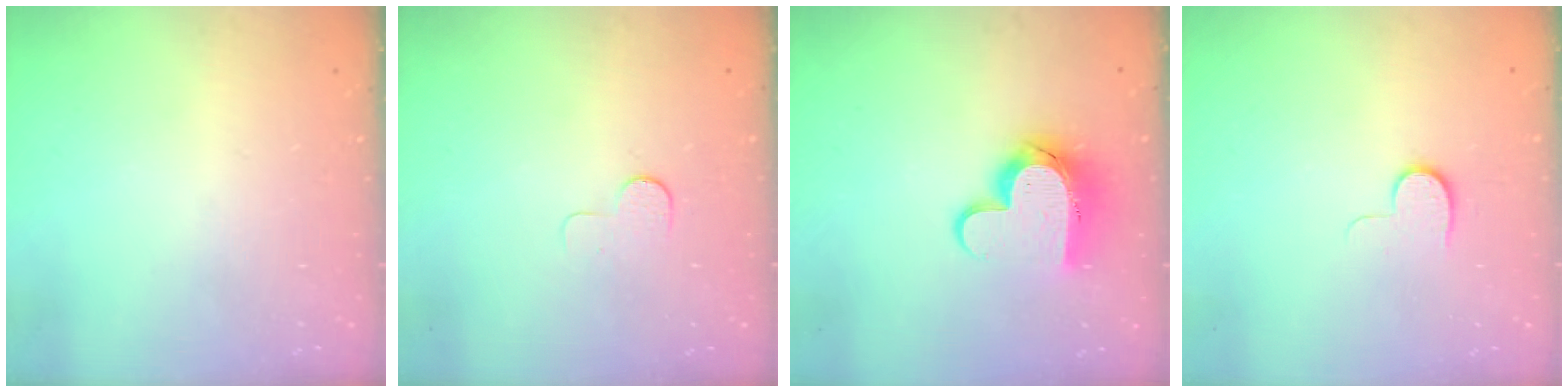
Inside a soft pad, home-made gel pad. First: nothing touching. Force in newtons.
{"total": 3.9, "press": 3.9, "slide": 0.3}
{"total": 12.4, "press": 12.3, "slide": 1.0}
{"total": 5.3, "press": 5.3, "slide": 0.5}